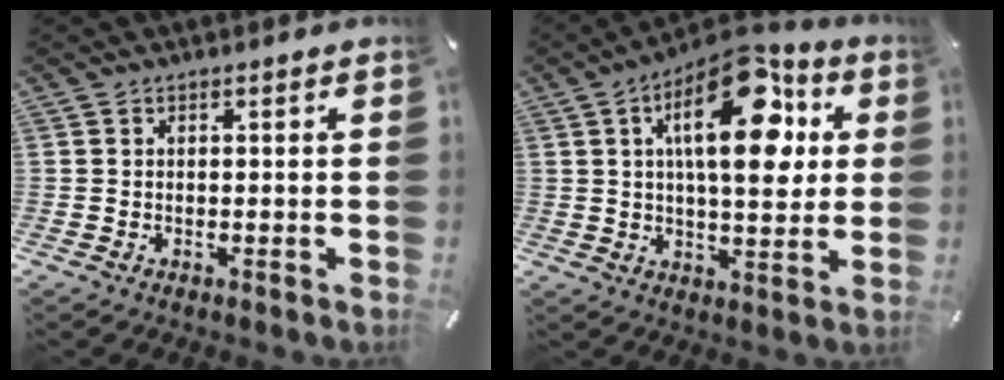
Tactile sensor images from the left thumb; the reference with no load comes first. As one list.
[{"total": 21.0, "force": [7.2, 9.8, 17.2], "torque": [-0.263, -0.021, 0.109]}]